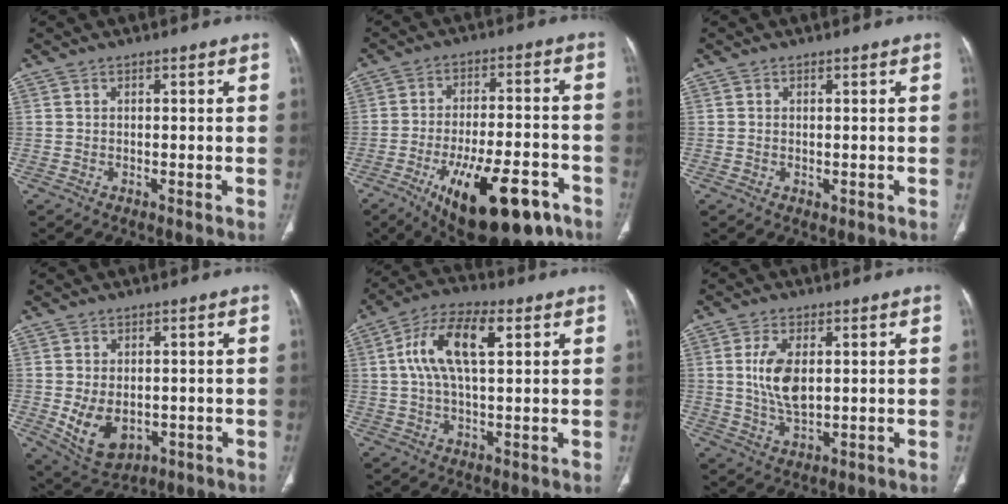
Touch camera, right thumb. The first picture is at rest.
{"total": 21.2, "force": [-11.3, 8.4, 15.9], "torque": [-0.212, 0.044, -0.161]}
{"total": 0.8, "force": [-0.1, 0.6, 0.6], "torque": [-0.011, -0.003, 0.001]}
{"total": 8.5, "force": [-1.3, 5.8, 6.1], "torque": [-0.096, -0.007, 0.000]}
{"total": 12.1, "force": [3.3, 5.3, 10.4], "torque": [-0.204, 0.020, 0.056]}
{"total": 8.3, "force": [1.3, 4.2, 7.0], "torque": [-0.138, -0.009, 0.031]}